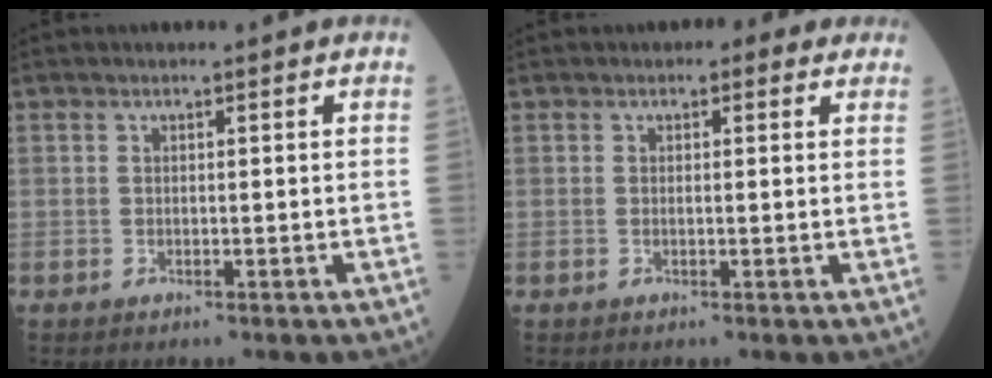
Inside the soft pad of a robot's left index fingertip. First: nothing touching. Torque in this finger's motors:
{"motor_torque": [0.85, -1.29, 0.26, 0.09]}